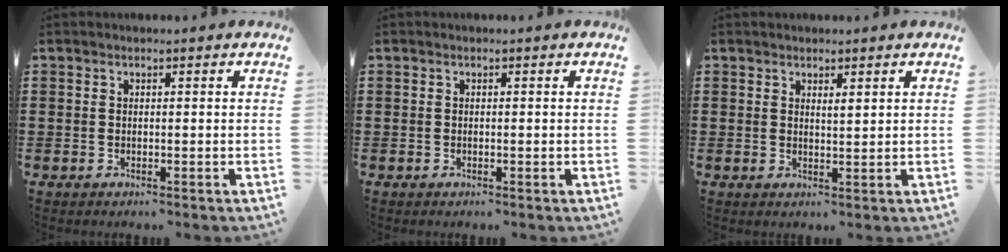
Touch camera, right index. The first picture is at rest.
{"total": 0.0}
{"total": 1.3, "force": [1.1, 0.2, 0.6], "torque": [-0.013, 0.002, 0.019]}